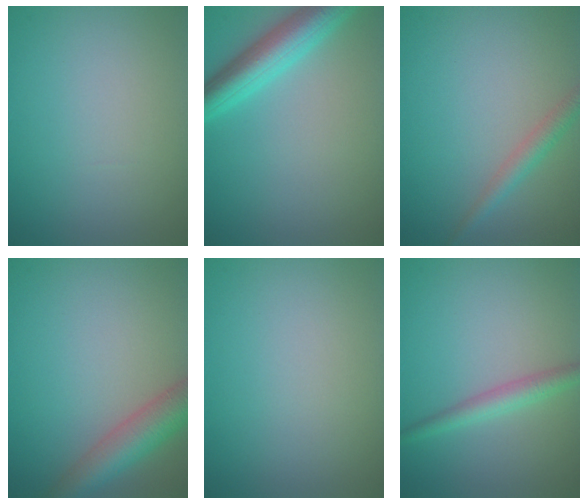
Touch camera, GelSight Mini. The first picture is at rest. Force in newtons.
{"total": 5.3, "press": 5.3, "slide": 0.2}
{"total": 2.0, "press": 2.0, "slide": 0.0}
{"total": 5.0, "press": 5.0, "slide": 0.3}
{"total": 0.0}
{"total": 2.3, "press": 2.3, "slide": 0.0}